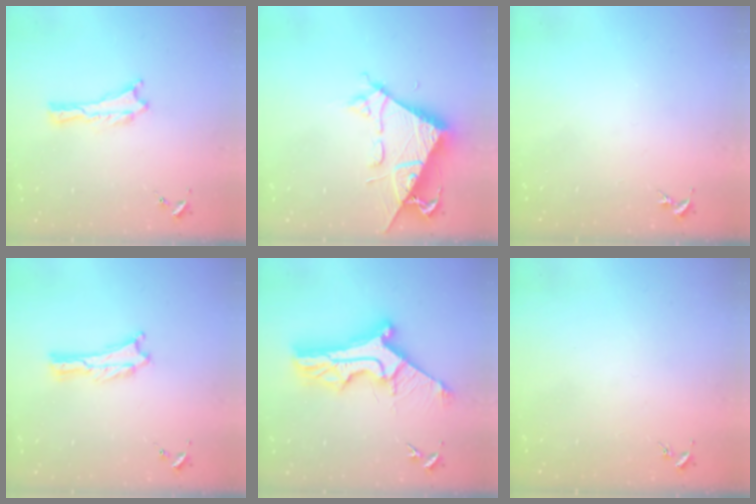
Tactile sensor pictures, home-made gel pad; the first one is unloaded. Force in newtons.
{"total": 8.4, "press": 8.3, "slide": 0.8}
{"total": 0.0}
{"total": 0.0}
{"total": 12.7, "press": 12.6, "slide": 1.1}
{"total": 0.0}